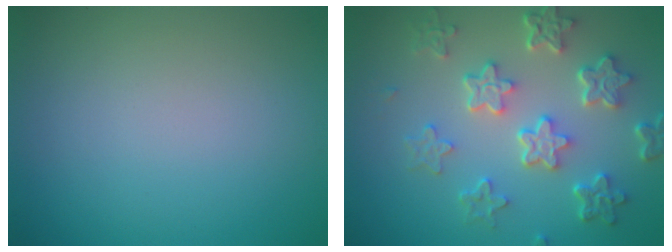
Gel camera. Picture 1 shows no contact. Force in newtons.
{"total": 5.8, "press": 4.4, "slide": 3.8}